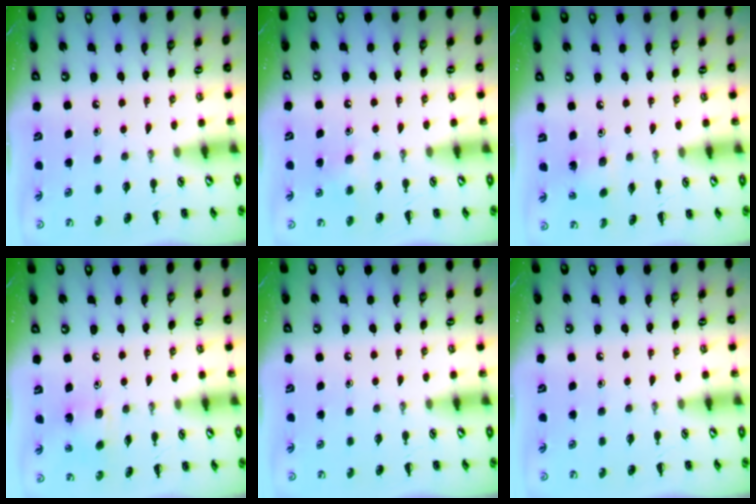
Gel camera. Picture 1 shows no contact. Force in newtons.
{"total": 6.3, "press": 6.1, "slide": 1.6}
{"total": 3.0, "press": 2.8, "slide": 1.0}
{"total": 4.5, "press": 4.4, "slide": 1.0}
{"total": 0.0}
{"total": 0.0}